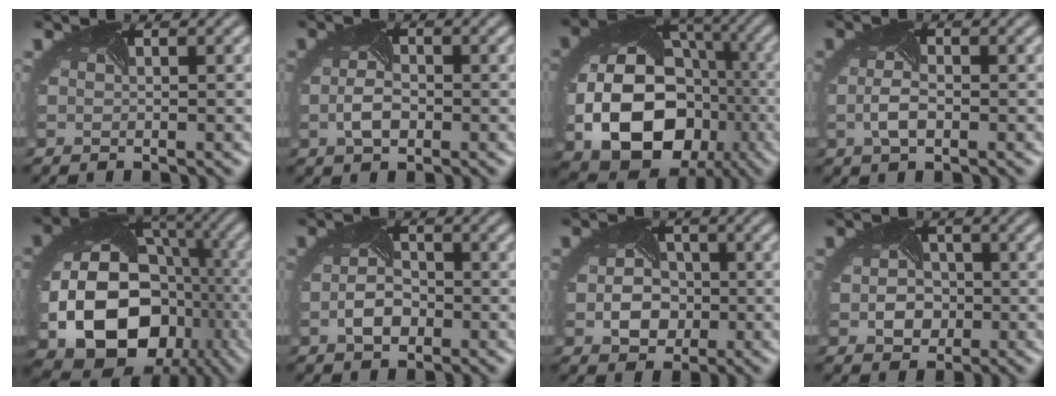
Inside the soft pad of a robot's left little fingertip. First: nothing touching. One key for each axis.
{"total": 2.4, "fx": -0.8, "fy": 1.4, "fz": 1.8, "tx": -0.046, "ty": -0.004, "tz": -0.013}
{"total": 13.9, "fx": -3.6, "fy": 10.6, "fz": 8.3, "tx": -0.163, "ty": -0.048, "tz": -0.041}
{"total": 2.3, "fx": -0.7, "fy": 1.0, "fz": 1.9, "tx": -0.046, "ty": -0.004, "tz": -0.013}
{"total": 18.8, "fx": -4.7, "fy": 14.8, "fz": 10.6, "tx": -0.190, "ty": -0.051, "tz": -0.065}
{"total": 2.6, "fx": -1.2, "fy": 1.6, "fz": 1.7, "tx": -0.039, "ty": -0.003, "tz": -0.023}
{"total": 4.0, "fx": -0.8, "fy": 3.2, "fz": 2.2, "tx": -0.038, "ty": -0.004, "tz": -0.015}
{"total": 3.0, "fx": -0.5, "fy": 2.5, "fz": 1.5, "tx": -0.024, "ty": -0.003, "tz": -0.014}